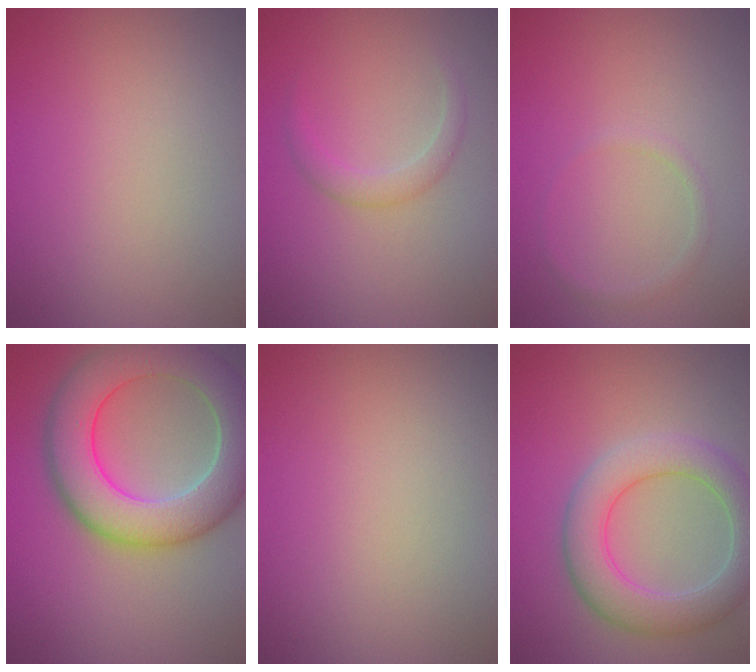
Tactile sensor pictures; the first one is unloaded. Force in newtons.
{"total": 1.7, "press": 1.7, "slide": 0.0}
{"total": 0.9, "press": 0.9, "slide": 0.1}
{"total": 9.9, "press": 9.8, "slide": 0.7}
{"total": 0.0}
{"total": 5.8, "press": 5.7, "slide": 0.7}